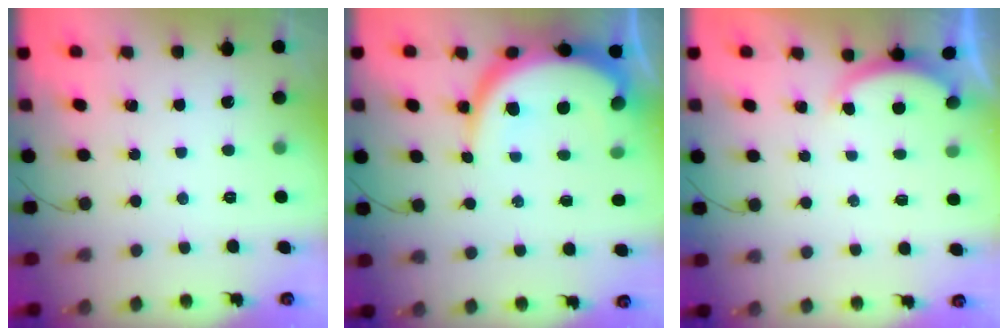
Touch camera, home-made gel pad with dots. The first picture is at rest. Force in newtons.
{"total": 9.7, "press": 9.7, "slide": 0.7}
{"total": 1.3, "press": 1.2, "slide": 0.5}